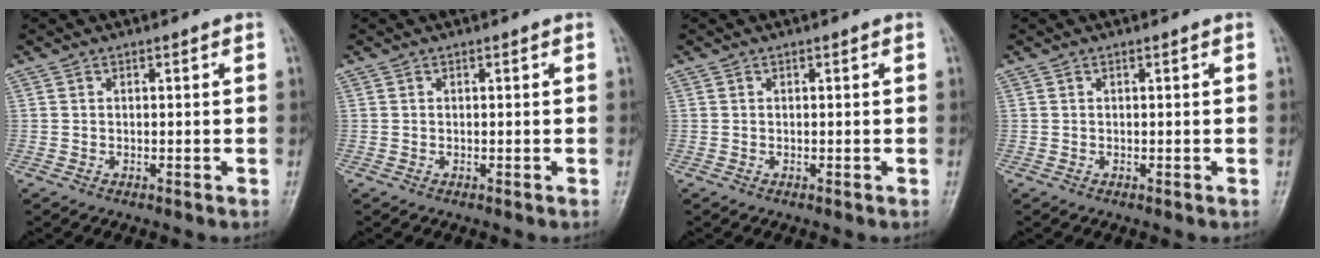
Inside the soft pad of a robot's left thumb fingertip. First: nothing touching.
{"total": 0.0}
{"total": 0.0}
{"total": 0.0}